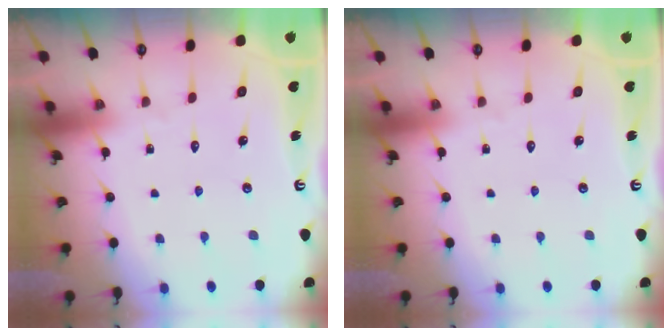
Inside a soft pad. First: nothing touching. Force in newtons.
{"total": 0.0}